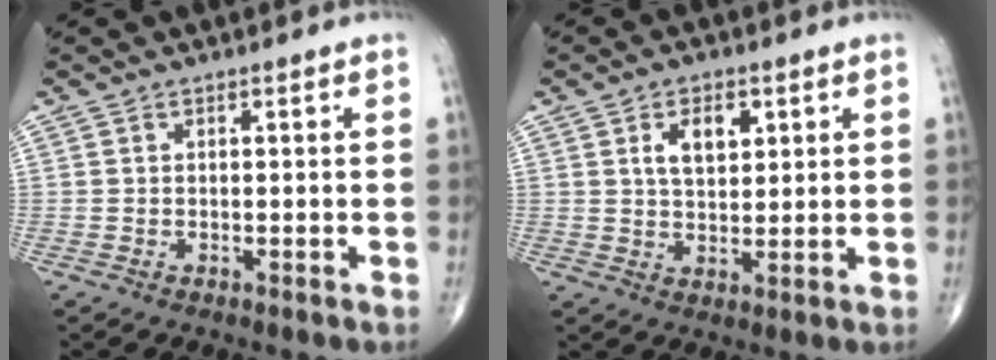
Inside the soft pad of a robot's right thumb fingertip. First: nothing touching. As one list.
[{"total": 6.3, "force": [2.3, 3.5, 4.6], "torque": [-0.063, -0.011, 0.042]}]